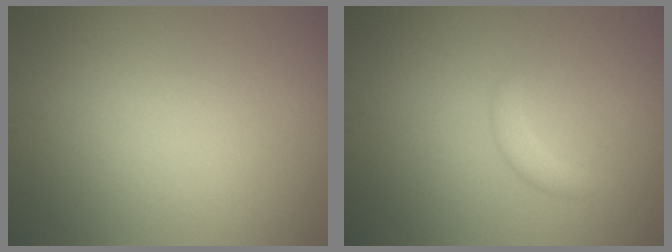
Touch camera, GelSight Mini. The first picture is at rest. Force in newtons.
{"total": 1.1, "press": 1.1, "slide": 0.0}